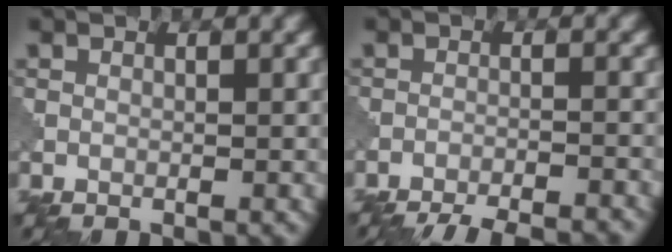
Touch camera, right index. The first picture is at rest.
{"total": 8.2, "force": [-7.7, 1.4, 2.4], "torque": [-0.026, 0.001, -0.108]}